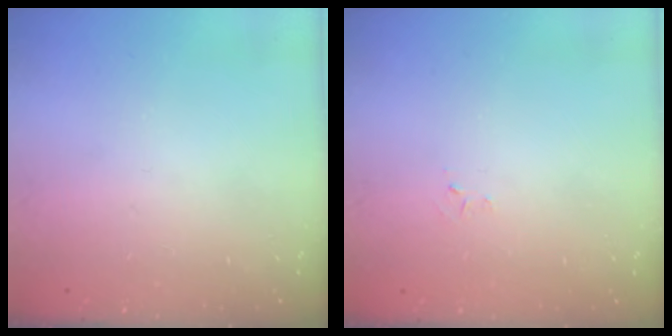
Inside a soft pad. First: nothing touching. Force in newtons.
{"total": 2.6, "press": 2.6, "slide": 0.4}